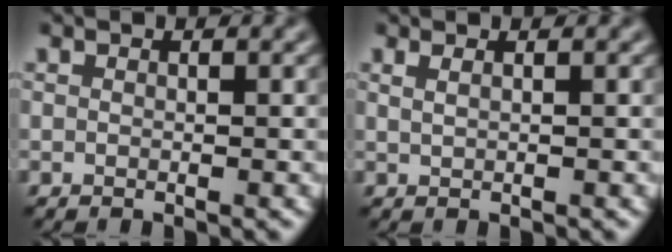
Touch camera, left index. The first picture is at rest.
{"total": 1.5, "force": [0.9, 0.7, 1.0], "torque": [-0.009, -0.005, 0.004]}